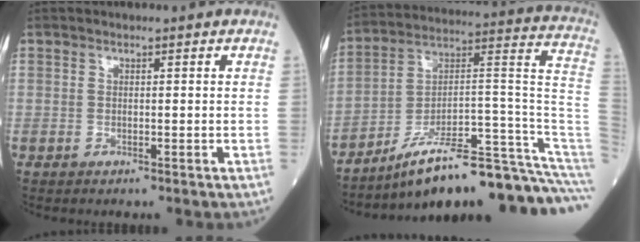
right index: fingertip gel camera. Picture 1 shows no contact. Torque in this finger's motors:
{"motor_torque": [-0.26, -1.30, 0.24, 0.10]}